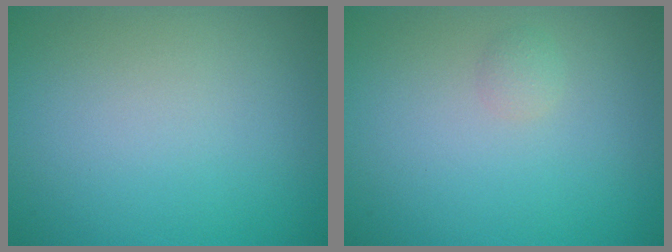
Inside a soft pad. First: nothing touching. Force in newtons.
{"total": 0.8, "press": 0.8, "slide": 0.0}